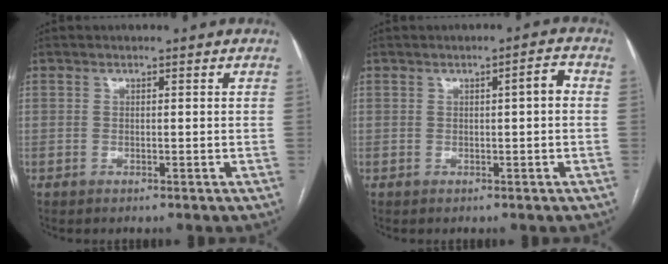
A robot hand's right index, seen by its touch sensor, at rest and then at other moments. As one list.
[{"total": 2.3, "force": [0.2, 0.4, 2.3], "torque": [-0.031, 0.006, 0.002]}]